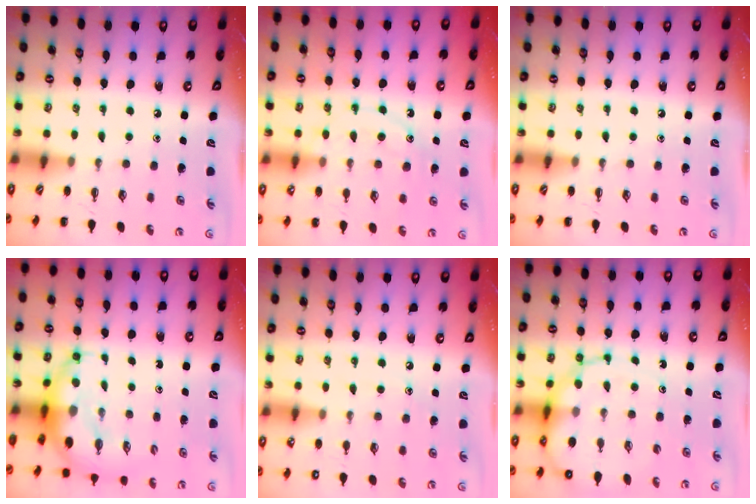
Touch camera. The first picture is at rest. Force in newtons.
{"total": 11.5, "press": 11.5, "slide": 0.7}
{"total": 0.0}
{"total": 9.0, "press": 8.6, "slide": 2.3}
{"total": 7.1, "press": 6.8, "slide": 1.9}
{"total": 11.9, "press": 11.5, "slide": 3.3}